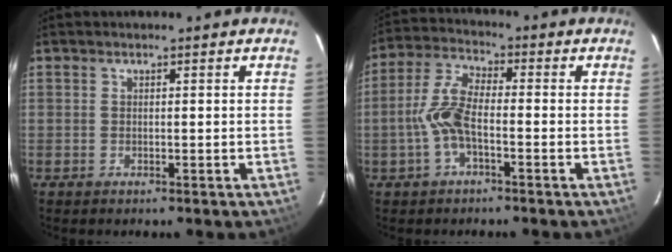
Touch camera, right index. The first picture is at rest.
{"total": 7.6, "force": [-2.2, 2.9, 6.7], "torque": [-0.151, 0.011, -0.047]}